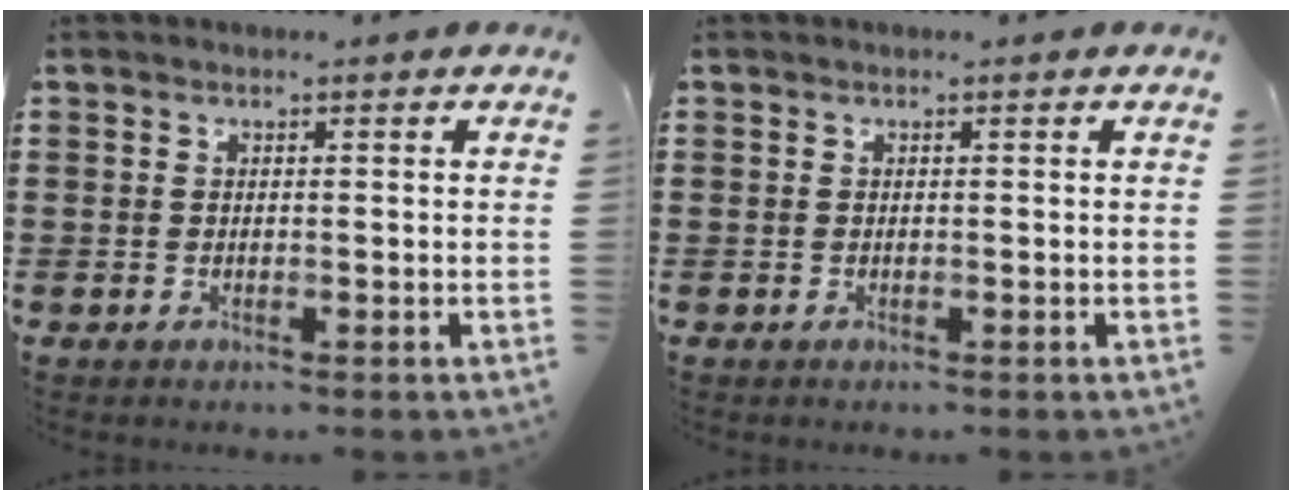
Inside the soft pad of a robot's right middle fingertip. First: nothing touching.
{"total": 0.0}